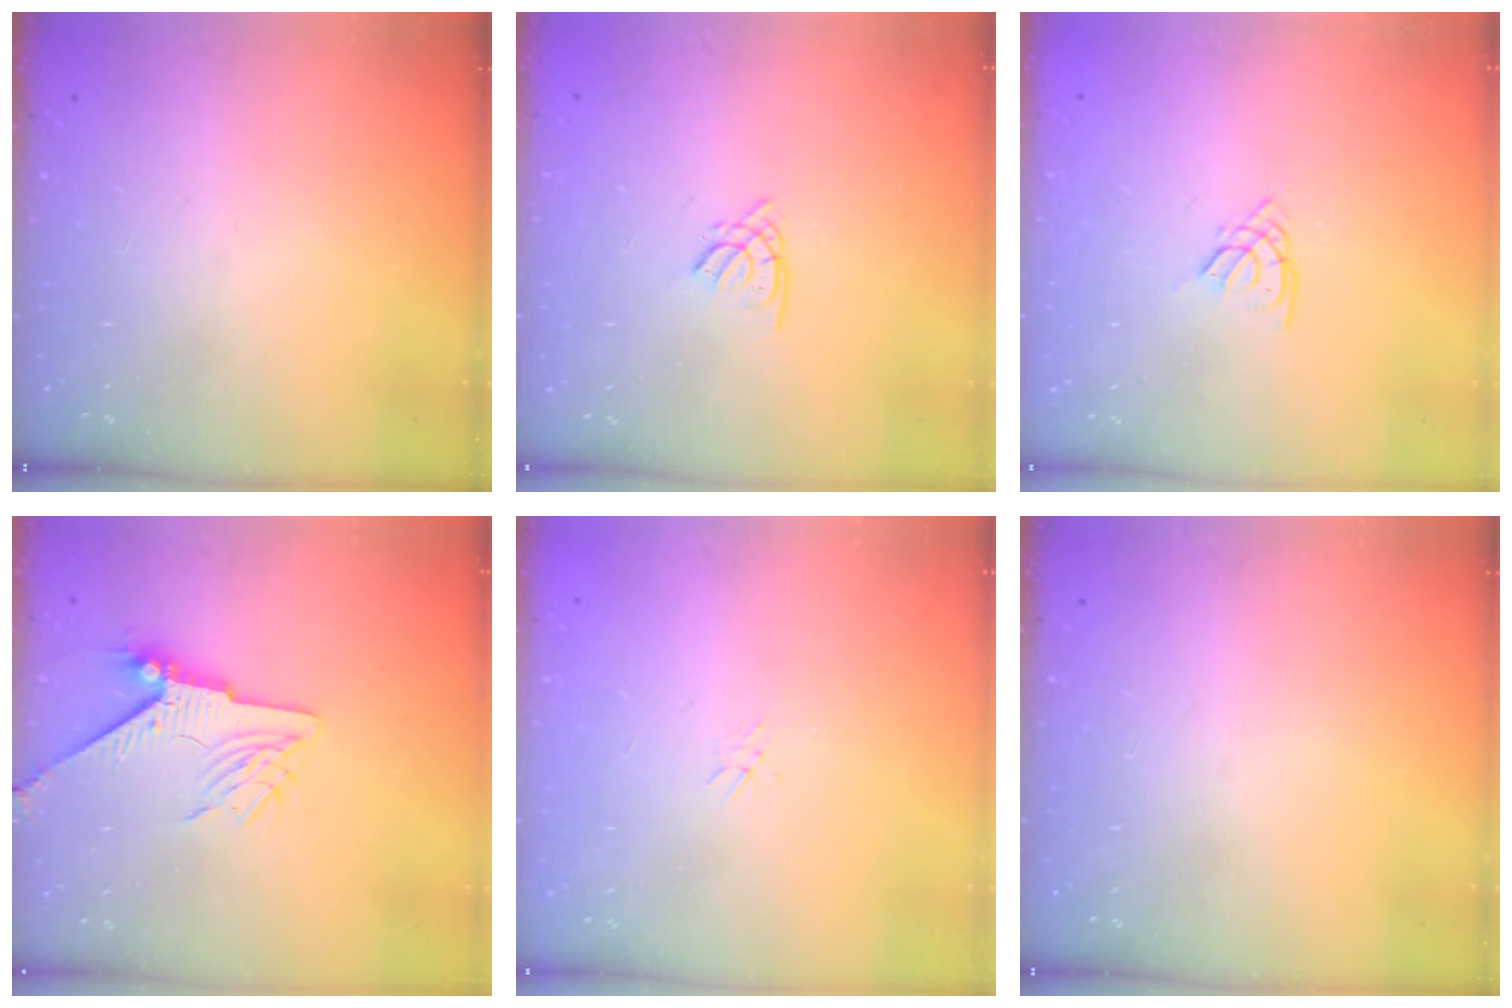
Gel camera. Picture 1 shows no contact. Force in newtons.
{"total": 1.3, "press": 1.3, "slide": 0.4}
{"total": 2.5, "press": 2.4, "slide": 0.5}
{"total": 7.0, "press": 6.9, "slide": 1.1}
{"total": 1.2, "press": 1.1, "slide": 0.3}
{"total": 0.0}